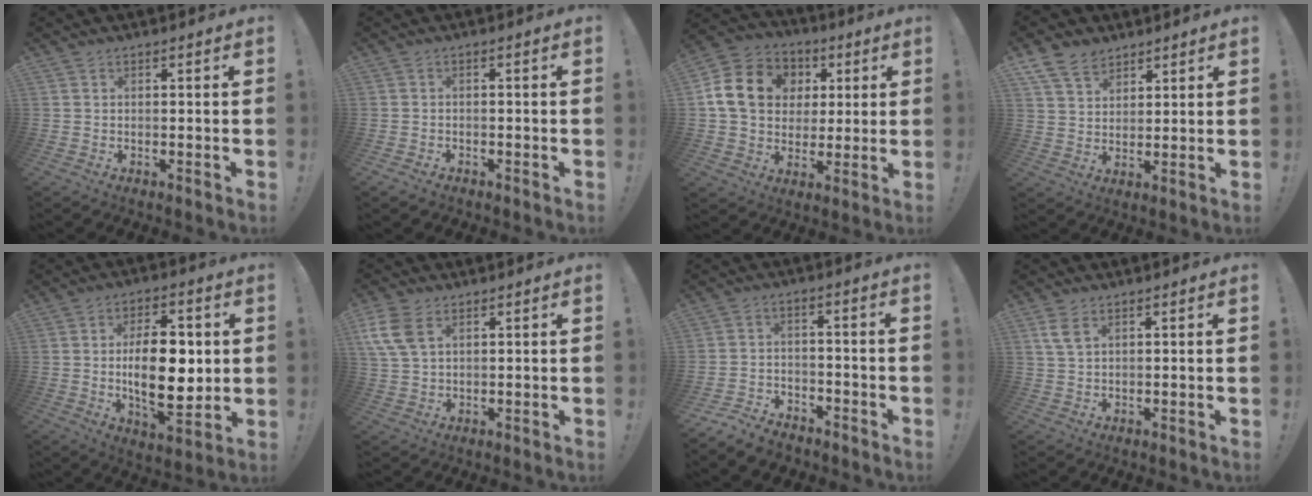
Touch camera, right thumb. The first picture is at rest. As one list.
[{"total": 1.4, "force": [-1.1, 0.8, 0.3], "torque": [-0.002, 0.001, -0.020]}, {"total": 17.1, "force": [4.1, 13.9, 9.0], "torque": [-0.139, 0.003, 0.092]}, {"total": 8.8, "force": [6.2, 5.4, 2.9], "torque": [-0.061, -0.032, 0.125]}, {"total": 17.7, "force": [0.6, 9.0, 15.3], "torque": [-0.255, -0.008, 0.005]}, {"total": 9.2, "force": [3.9, 5.7, 6.0], "torque": [-0.123, -0.009, 0.076]}, {"total": 5.7, "force": [-4.9, 2.6, 1.2], "torque": [-0.018, 0.014, -0.090]}, {"total": 4.8, "force": [2.4, 2.5, 3.3], "torque": [-0.053, -0.009, 0.046]}]